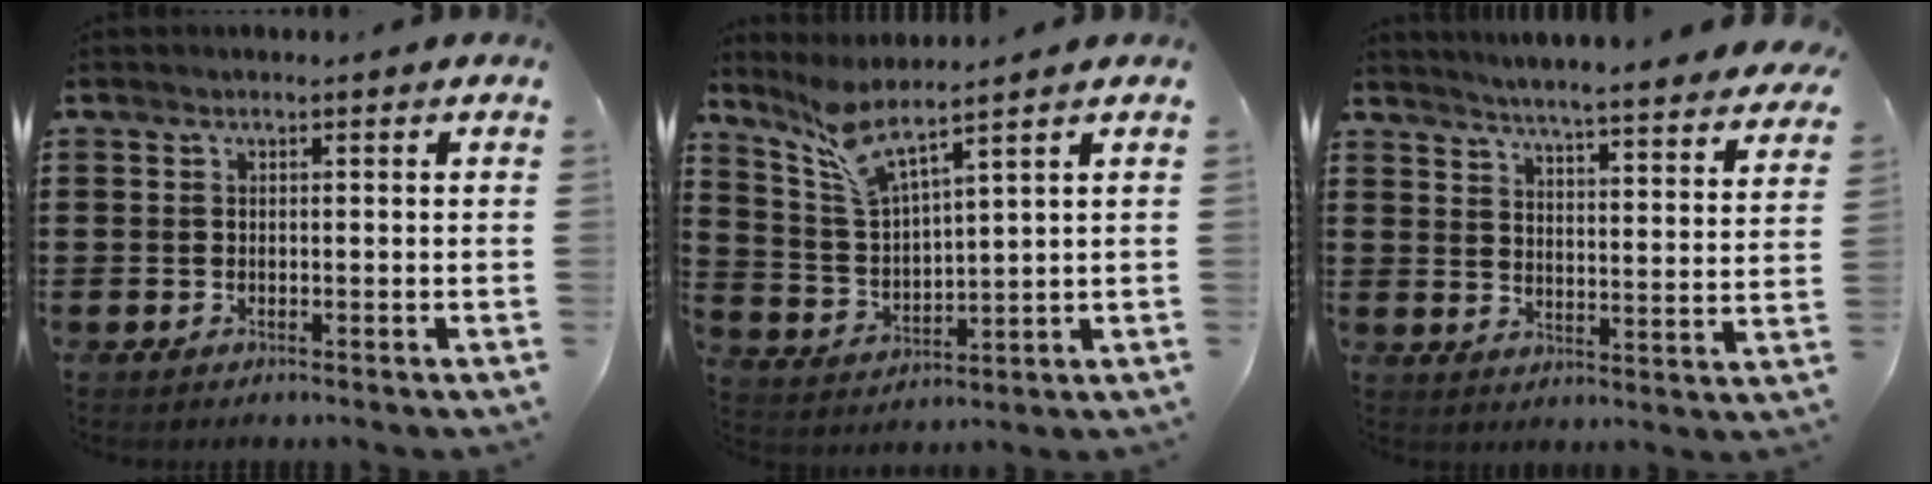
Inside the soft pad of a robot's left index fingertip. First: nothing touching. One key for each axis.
{"total": 6.8, "fx": 5.6, "fy": 0.6, "fz": 3.9, "tx": -0.097, "ty": -0.026, "tz": 0.097}
{"total": 3.9, "fx": 3.8, "fy": -0.7, "fz": 0.6, "tx": -0.033, "ty": -0.035, "tz": 0.059}